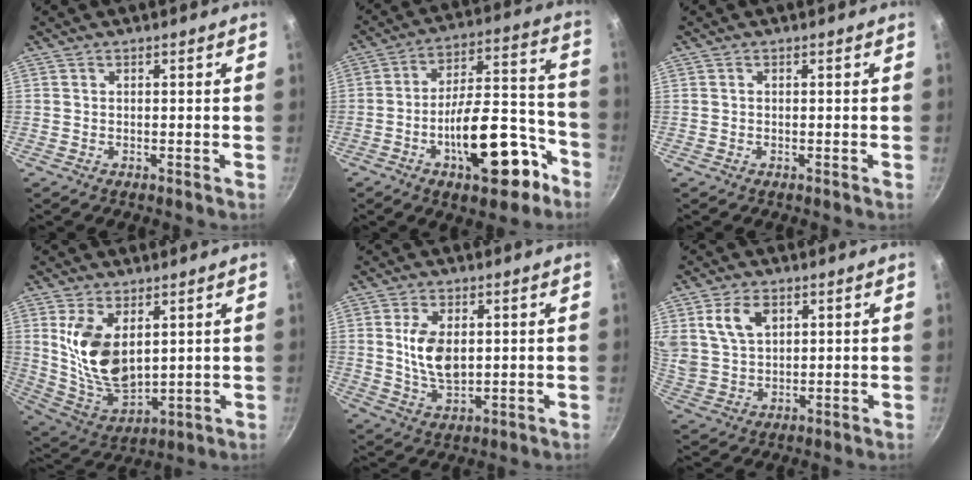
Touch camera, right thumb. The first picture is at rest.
{"total": 19.1, "force": [-8.8, 8.2, 14.9], "torque": [-0.183, 0.076, -0.124]}
{"total": 0.0}
{"total": 13.8, "force": [3.9, 7.8, 10.7], "torque": [-0.188, -0.041, 0.091]}
{"total": 8.5, "force": [1.4, 4.9, 6.8], "torque": [-0.121, -0.017, 0.032]}
{"total": 8.5, "force": [3.5, 5.6, 5.2], "torque": [-0.085, -0.012, 0.075]}